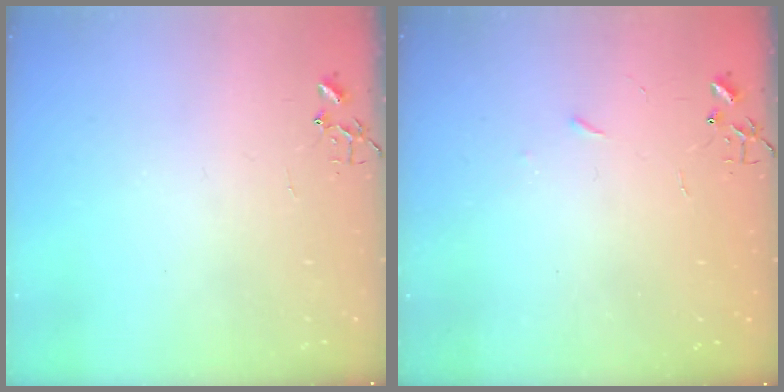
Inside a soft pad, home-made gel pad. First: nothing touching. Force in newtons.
{"total": 2.5, "press": 2.5, "slide": 0.4}